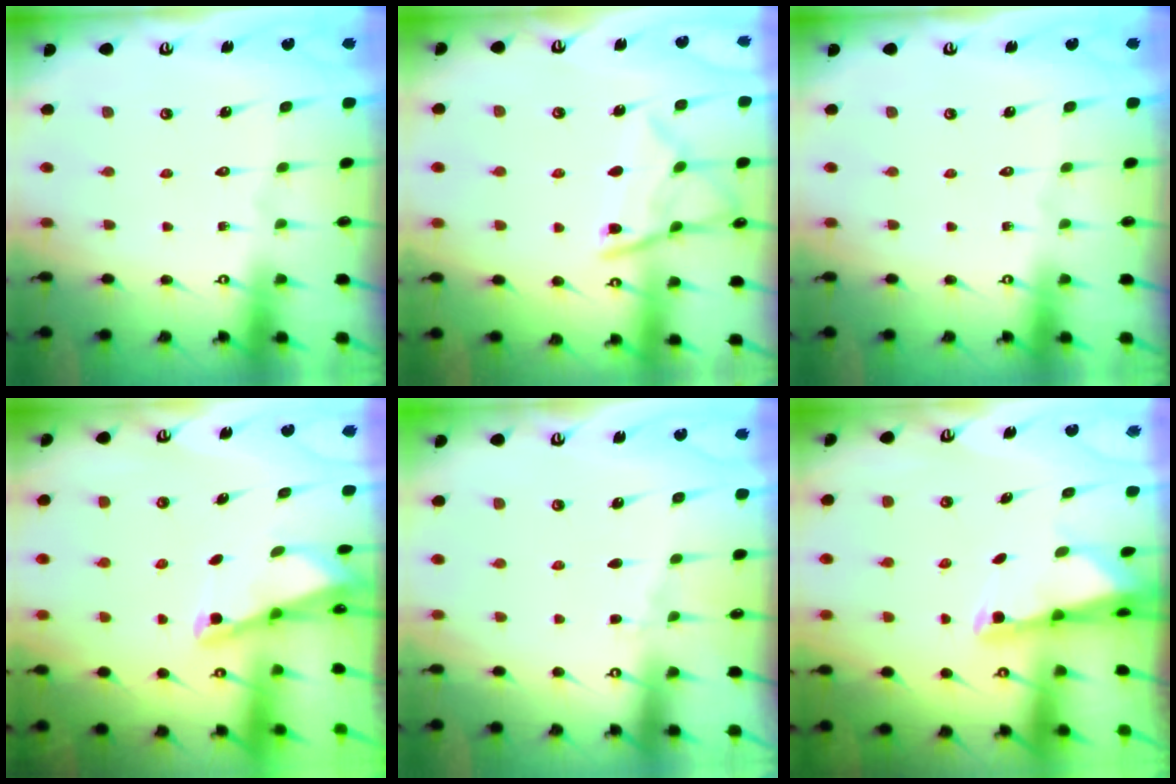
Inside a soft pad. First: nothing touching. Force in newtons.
{"total": 11.9, "press": 11.8, "slide": 1.1}
{"total": 0.0}
{"total": 2.2, "press": 2.2, "slide": 0.3}
{"total": 2.8, "press": 2.8, "slide": 0.5}
{"total": 2.5, "press": 2.4, "slide": 0.5}